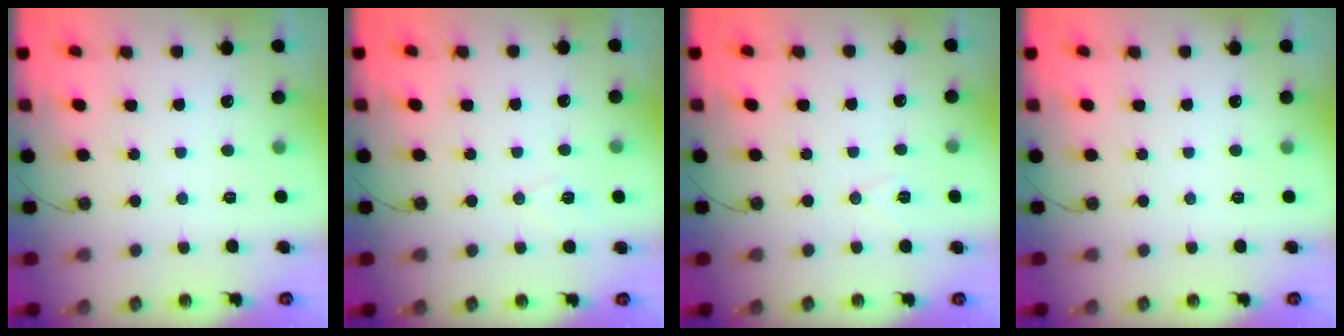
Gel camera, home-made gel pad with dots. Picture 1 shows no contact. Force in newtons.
{"total": 6.0, "press": 4.0, "slide": 4.4}
{"total": 6.2, "press": 4.2, "slide": 4.6}
{"total": 2.0, "press": 0.4, "slide": 2.0}